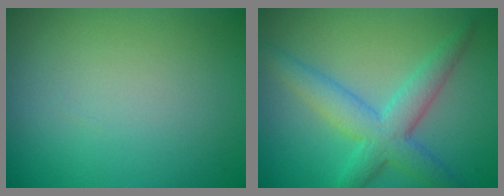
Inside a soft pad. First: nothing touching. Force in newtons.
{"total": 5.0, "press": 5.0, "slide": 0.2}